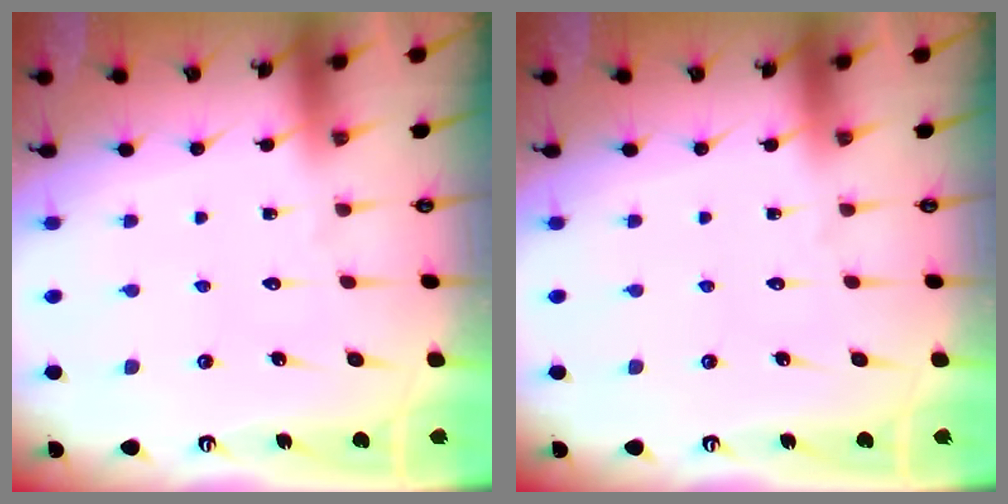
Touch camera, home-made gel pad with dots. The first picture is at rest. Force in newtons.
{"total": 0.0}